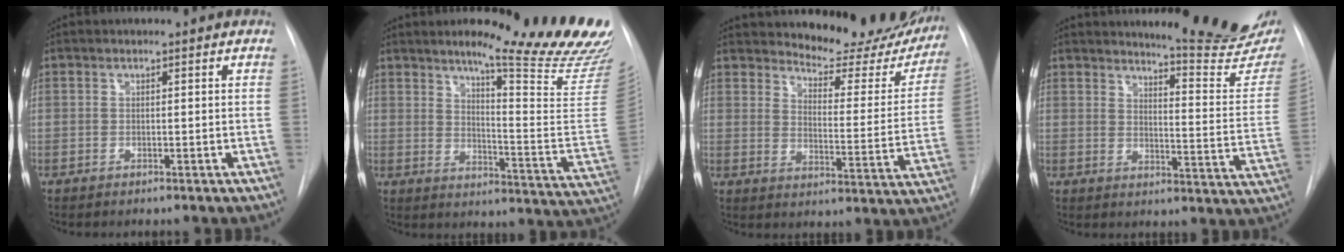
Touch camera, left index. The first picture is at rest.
{"total": 21.7, "force": [17.6, 0.6, 12.7], "torque": [-0.166, -0.095, 0.215]}
{"total": 20.0, "force": [18.4, 5.8, 5.4], "torque": [-0.050, -0.063, 0.215]}
{"total": 16.7, "force": [15.4, 1.0, 6.5], "torque": [-0.080, -0.100, 0.175]}